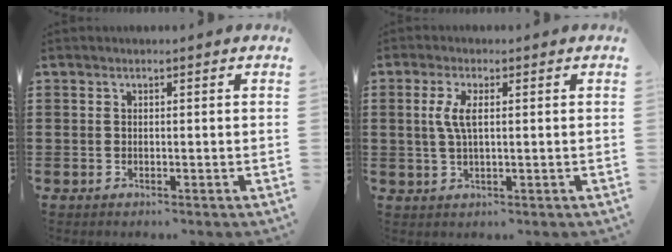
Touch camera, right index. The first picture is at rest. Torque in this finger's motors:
{"motor_torque": [0.43, 0.40, 0.31, 0.10]}